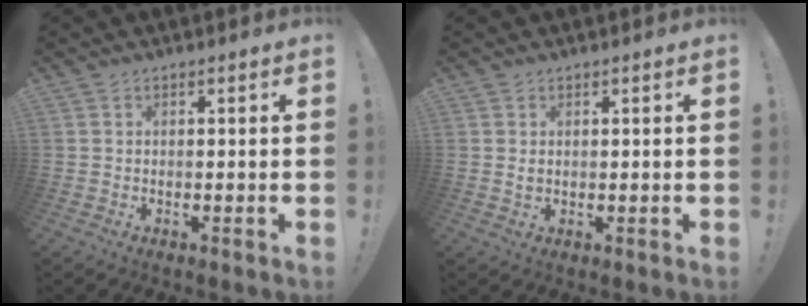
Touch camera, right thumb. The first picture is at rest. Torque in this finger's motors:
{"motor_torque": [-0.20, -0.20, -0.26, 0.26, 0.05]}